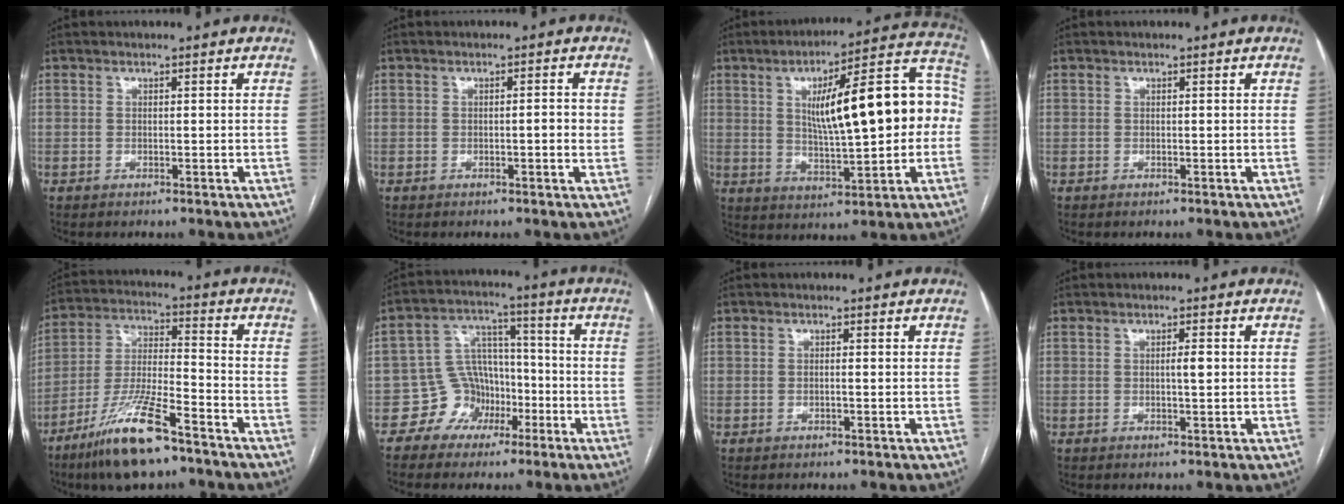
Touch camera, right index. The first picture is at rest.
{"total": 2.4, "force": [-0.2, 0.4, 2.4], "torque": [-0.034, 0.002, -0.004]}
{"total": 19.3, "force": [1.7, 4.3, 18.7], "torque": [-0.272, 0.044, 0.032]}
{"total": 0.0}
{"total": 14.1, "force": [-9.6, 2.3, 10.1], "torque": [-0.209, -0.024, -0.175]}
{"total": 7.9, "force": [-3.9, 6.6, 1.9], "torque": [-0.040, 0.028, -0.059]}
{"total": 0.6, "force": [-0.2, 0.0, 0.5], "torque": [-0.009, 0.001, -0.002]}
{"total": 1.4, "force": [0.1, 0.1, 1.4], "torque": [-0.025, 0.001, 0.001]}